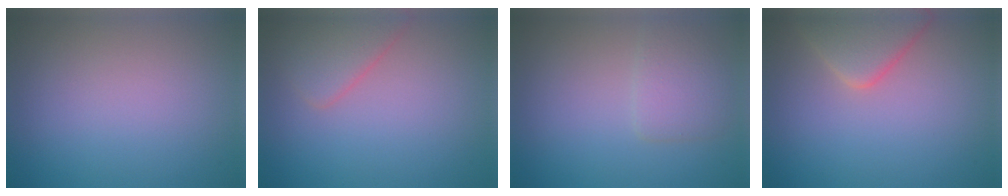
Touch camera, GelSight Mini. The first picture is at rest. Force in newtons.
{"total": 2.9, "press": 2.9, "slide": 0.1}
{"total": 2.4, "press": 2.4, "slide": 0.2}
{"total": 4.5, "press": 4.5, "slide": 0.3}